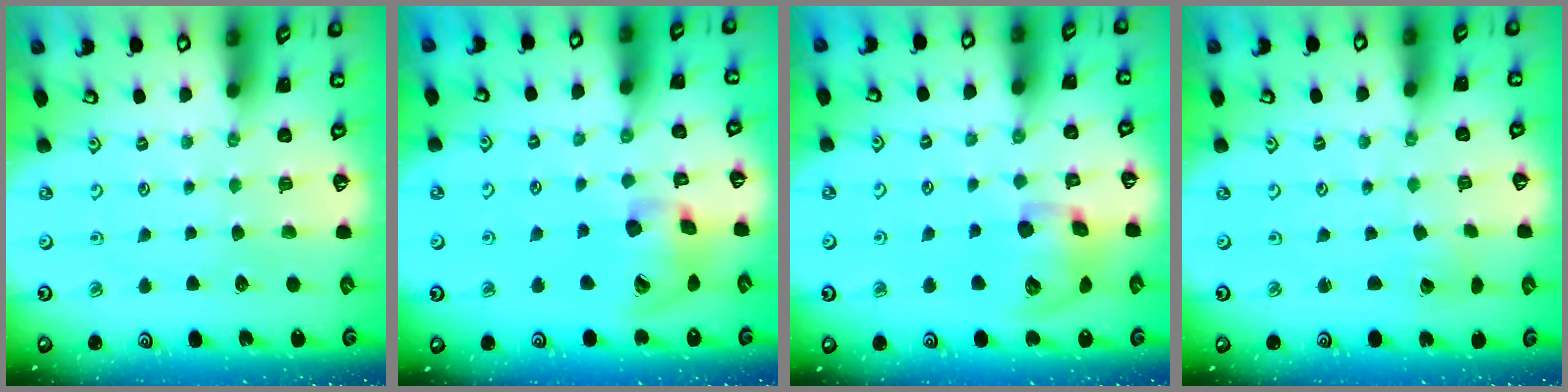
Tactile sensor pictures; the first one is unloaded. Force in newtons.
{"total": 15.2, "press": 15.0, "slide": 2.4}
{"total": 14.4, "press": 14.2, "slide": 2.2}
{"total": 1.3, "press": 1.3, "slide": 0.0}